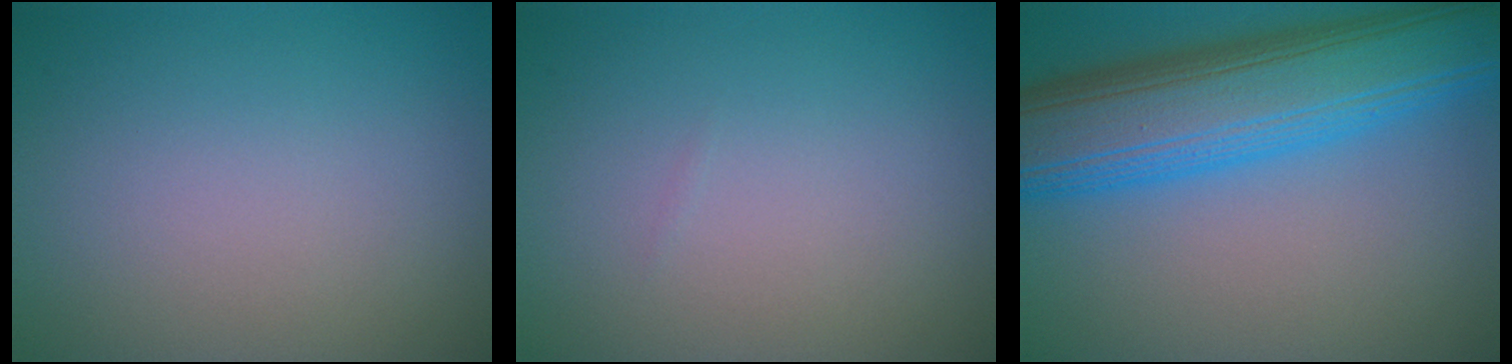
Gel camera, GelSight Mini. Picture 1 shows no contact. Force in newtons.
{"total": 0.0}
{"total": 11.3, "press": 11.3, "slide": 0.3}